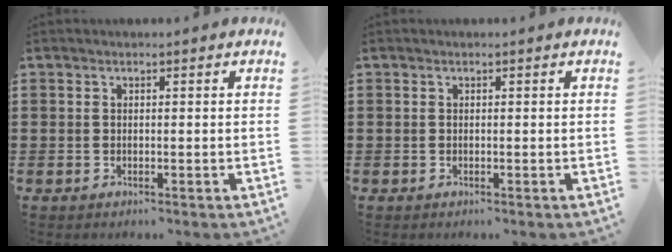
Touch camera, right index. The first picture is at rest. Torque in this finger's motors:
{"motor_torque": [0.01, 1.55, 0.00, 0.00]}